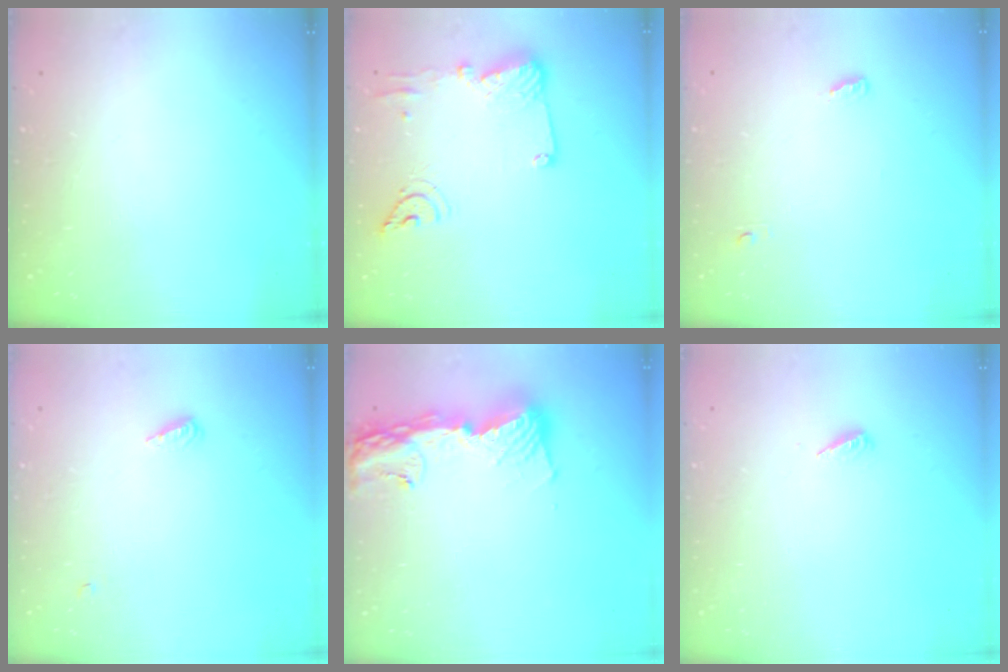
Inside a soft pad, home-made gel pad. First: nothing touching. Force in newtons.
{"total": 14.2, "press": 14.0, "slide": 1.8}
{"total": 3.9, "press": 3.8, "slide": 1.0}
{"total": 5.5, "press": 5.4, "slide": 1.0}
{"total": 13.9, "press": 13.8, "slide": 1.2}
{"total": 3.5, "press": 3.5, "slide": 0.3}